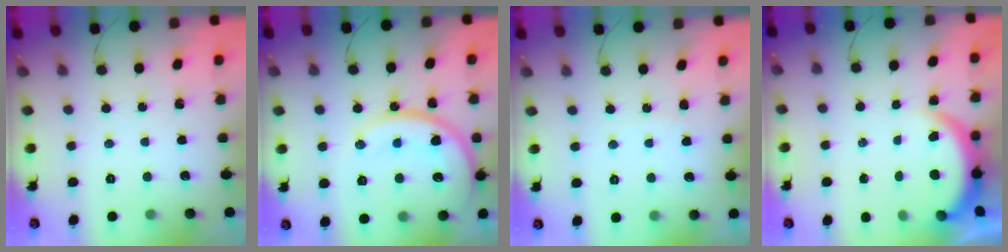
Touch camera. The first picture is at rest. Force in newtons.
{"total": 16.5, "press": 16.4, "slide": 1.6}
{"total": 3.3, "press": 3.3, "slide": 0.3}
{"total": 3.7, "press": 3.7, "slide": 0.1}